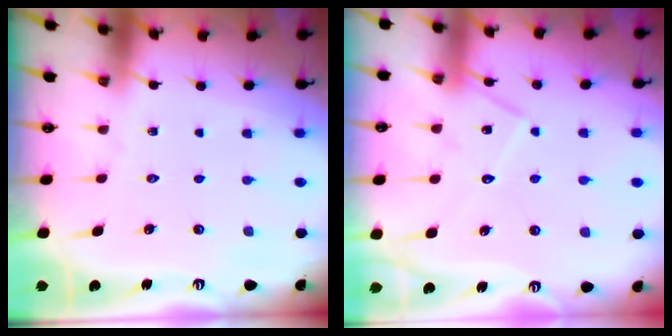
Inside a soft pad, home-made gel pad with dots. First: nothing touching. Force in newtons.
{"total": 12.1, "press": 12.0, "slide": 0.9}